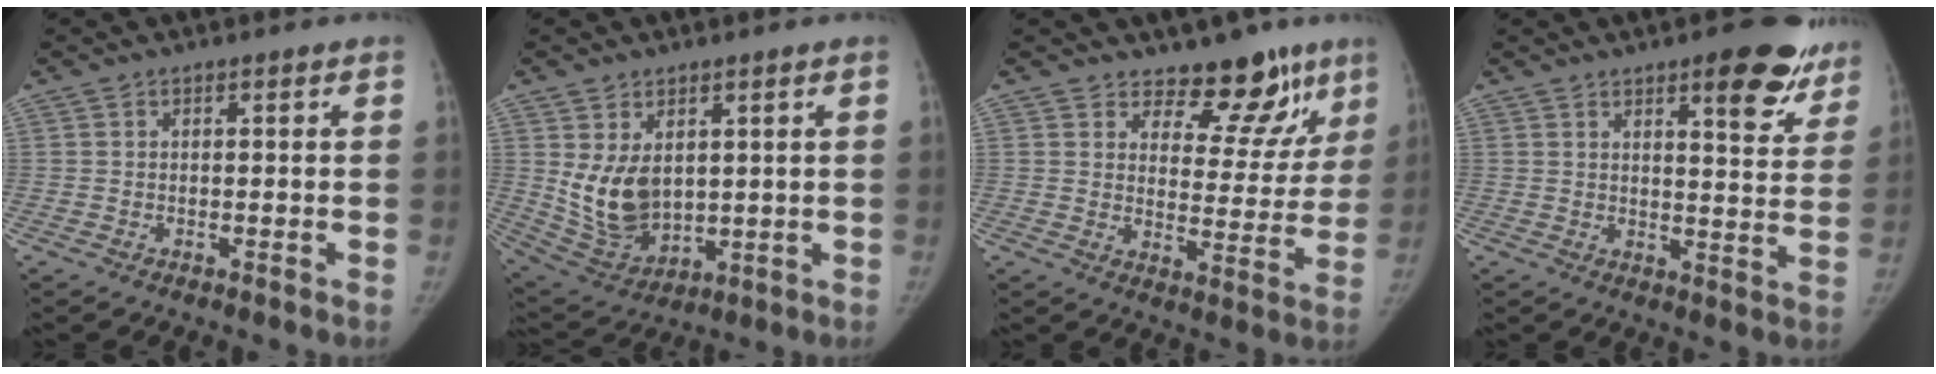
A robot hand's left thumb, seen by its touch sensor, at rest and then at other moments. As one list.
[{"total": 10.6, "force": [2.0, 7.2, 7.6], "torque": [-0.117, -0.022, 0.063]}, {"total": 11.7, "force": [9.0, 6.0, 4.6], "torque": [-0.004, -0.068, 0.120]}, {"total": 12.6, "force": [7.8, 4.2, 9.0], "torque": [-0.065, -0.040, 0.097]}]